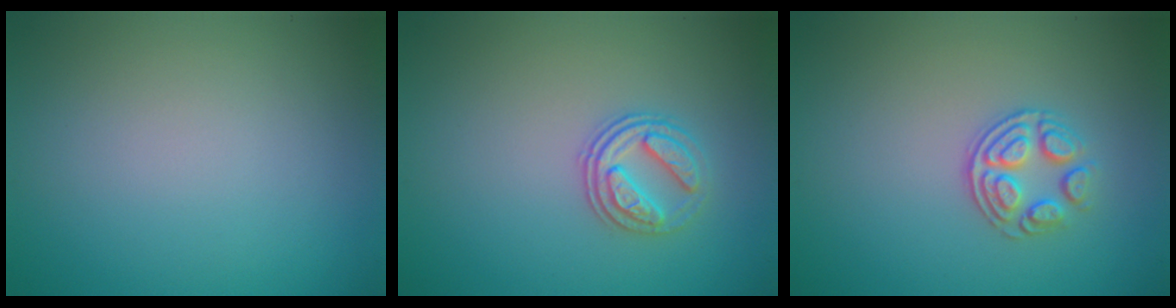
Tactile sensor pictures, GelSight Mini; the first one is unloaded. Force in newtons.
{"total": 2.8, "press": 2.6, "slide": 1.2}
{"total": 2.9, "press": 2.5, "slide": 1.4}